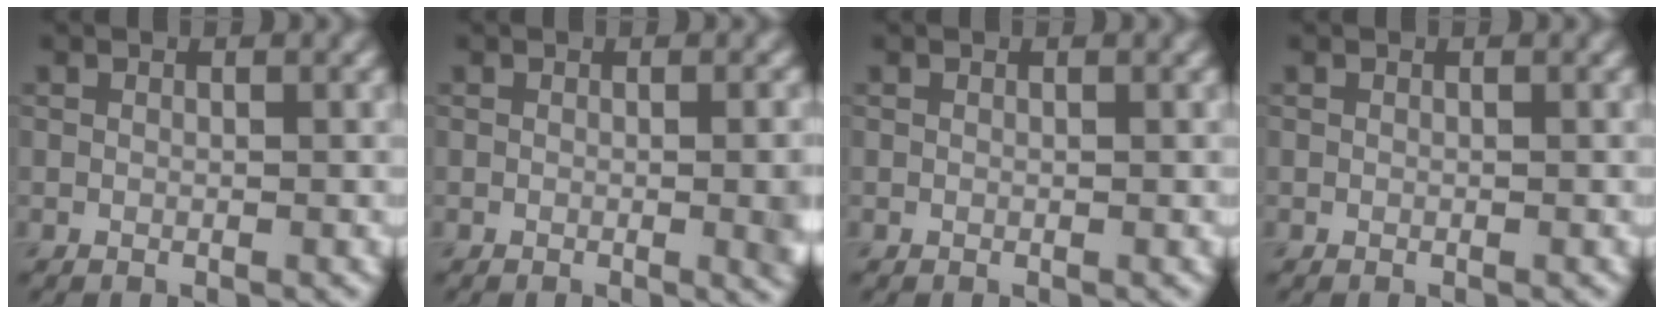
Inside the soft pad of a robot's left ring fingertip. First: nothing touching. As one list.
[{"total": 3.1, "force": [-0.2, 0.9, 2.9], "torque": [-0.029, 0.001, -0.004]}, {"total": 0.0}, {"total": 0.0}]